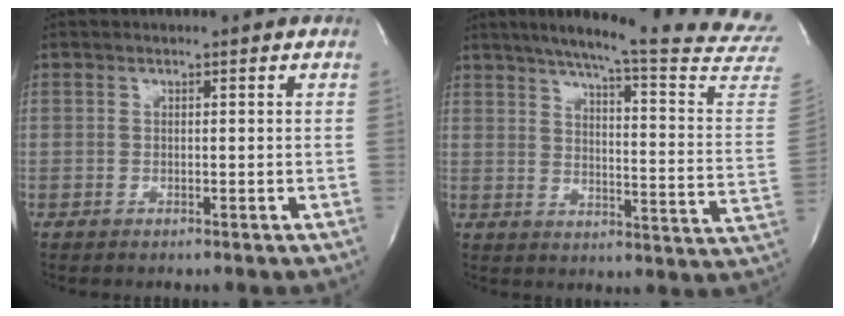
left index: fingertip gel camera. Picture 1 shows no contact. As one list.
[{"total": 25.4, "force": [22.4, -0.6, 12.0], "torque": [-0.177, -0.098, 0.269]}]